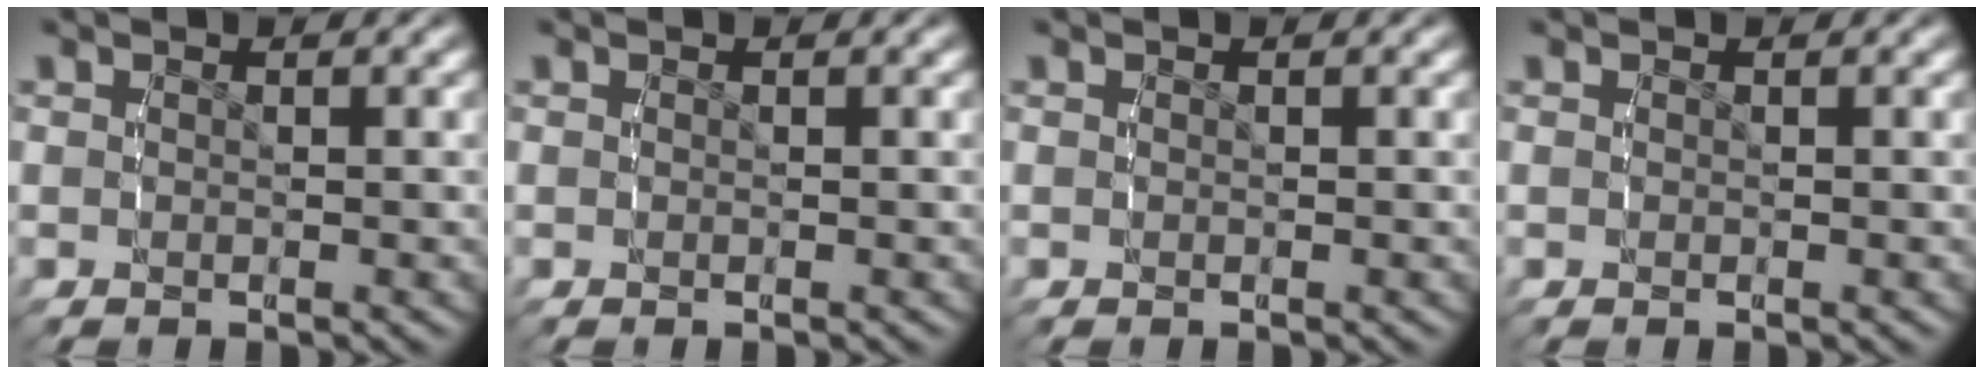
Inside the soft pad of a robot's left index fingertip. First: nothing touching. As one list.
[{"total": 0.0}, {"total": 0.0}, {"total": 0.0}]